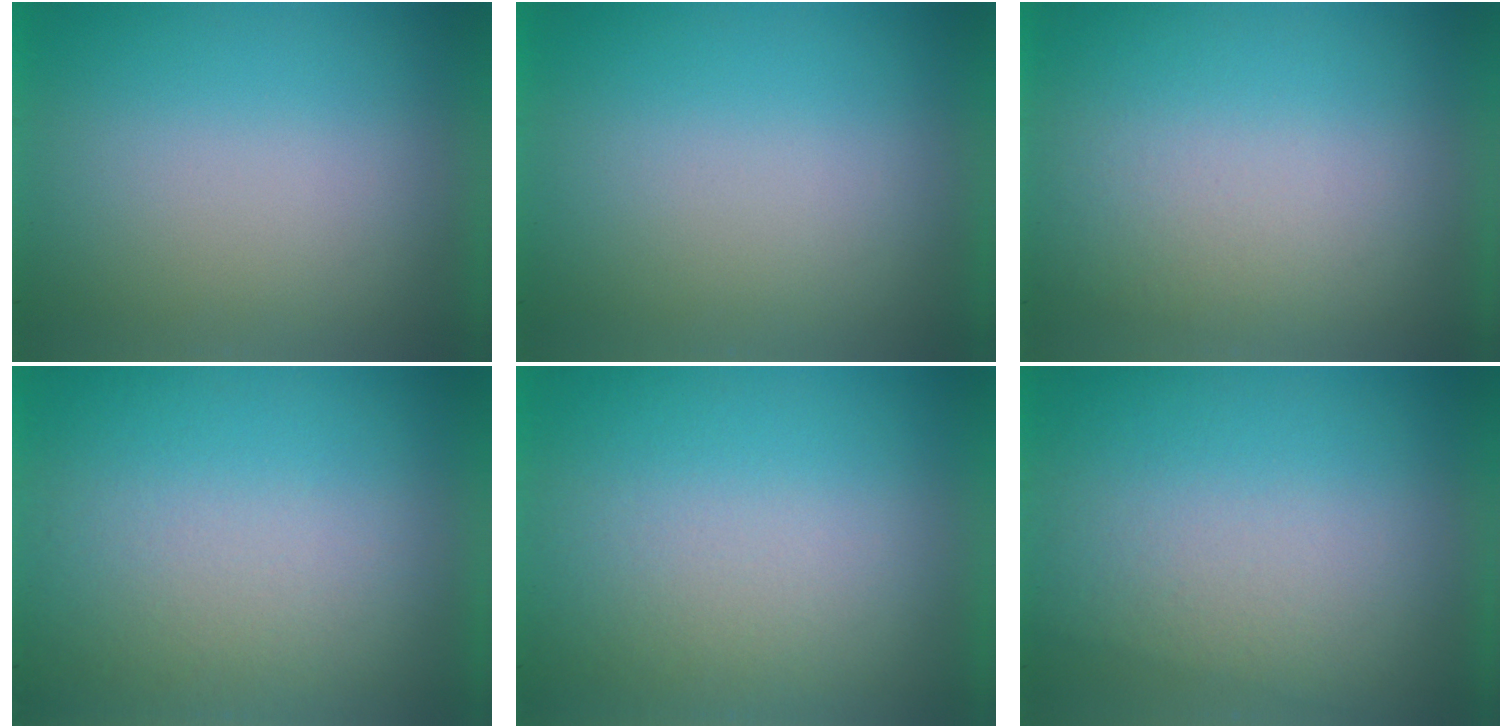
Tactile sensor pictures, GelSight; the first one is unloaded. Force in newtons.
{"total": 1.4}
{"total": 1.4}
{"total": 4.4}
{"total": 2.6}
{"total": 3.0}